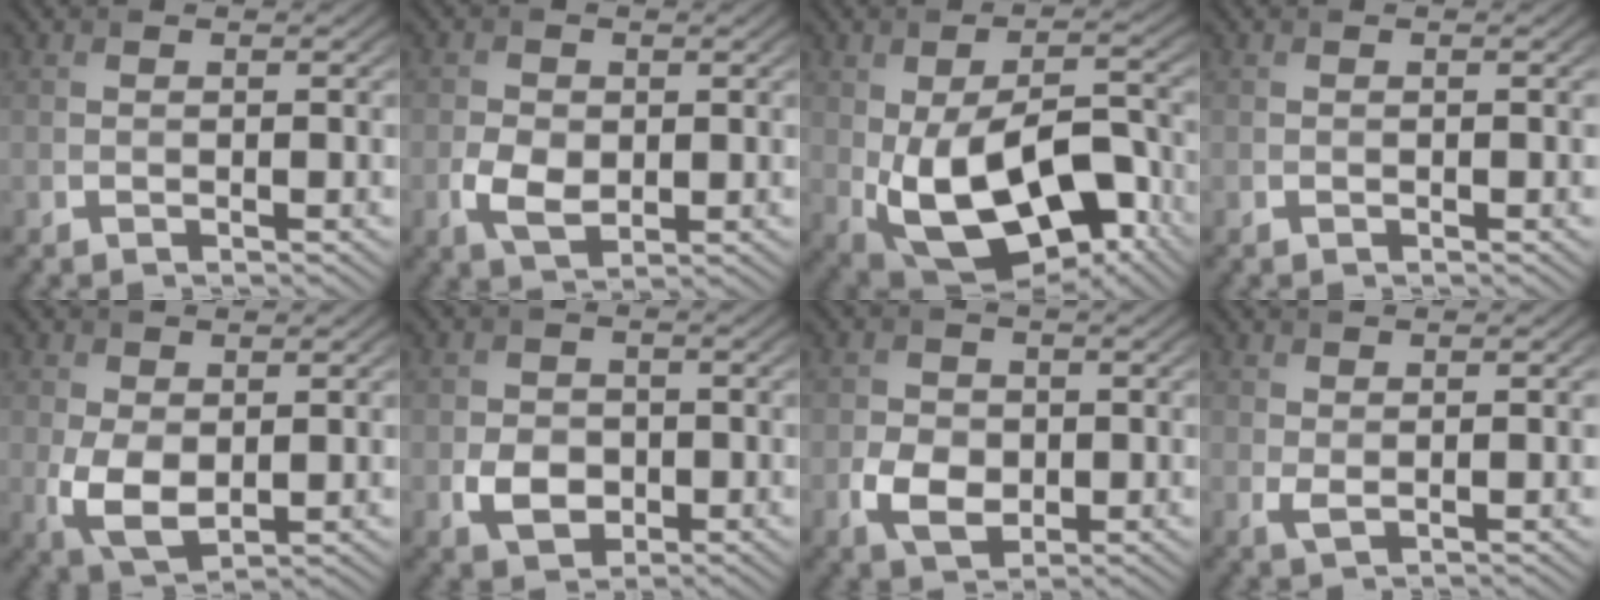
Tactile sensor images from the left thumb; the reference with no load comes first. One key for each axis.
{"total": 3.8, "fx": -0.5, "fy": 2.7, "fz": 2.7, "tx": -0.061, "ty": -0.007, "tz": -0.011}
{"total": 16.1, "fx": -4.5, "fy": 8.9, "fz": 12.6, "tx": -0.226, "ty": -0.033, "tz": -0.061}
{"total": 0.0}
{"total": 5.3, "fx": -0.1, "fy": 3.3, "fz": 4.2, "tx": -0.103, "ty": -0.013, "tz": 0.005}
{"total": 4.0, "fx": -1.1, "fy": 3.1, "fz": 2.2, "tx": -0.045, "ty": -0.008, "tz": -0.020}
{"total": 4.4, "fx": -0.9, "fy": 3.3, "fz": 2.8, "tx": -0.061, "ty": -0.010, "tz": -0.019}
{"total": 1.3, "fx": 0.5, "fy": 0.5, "fz": 1.1, "tx": -0.030, "ty": -0.002, "tz": 0.014}